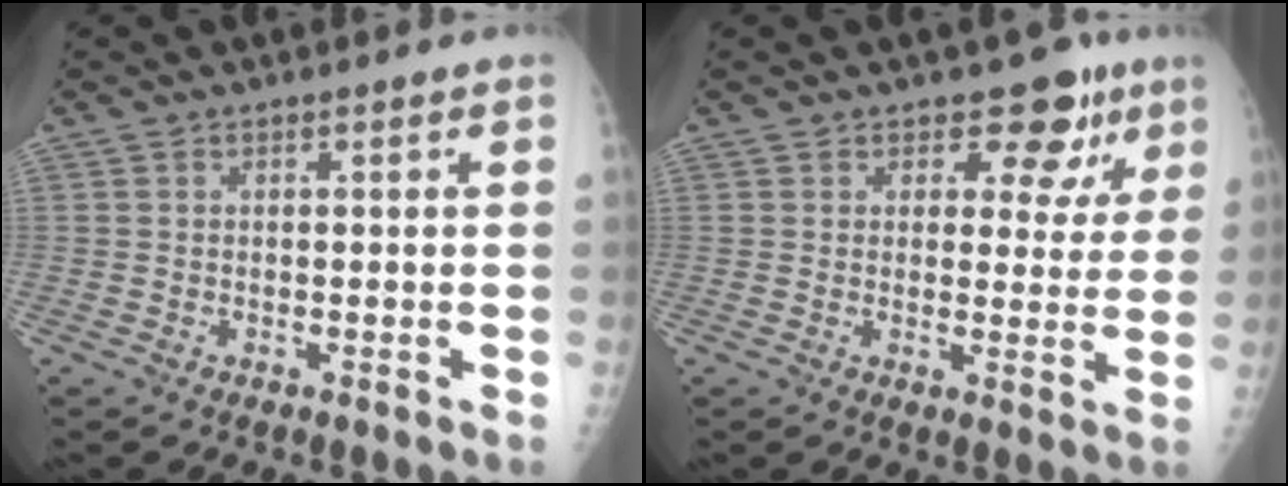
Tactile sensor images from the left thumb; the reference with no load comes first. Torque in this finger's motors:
{"motor_torque": [-0.27, 0.20, -0.01, -0.10, 0.02]}